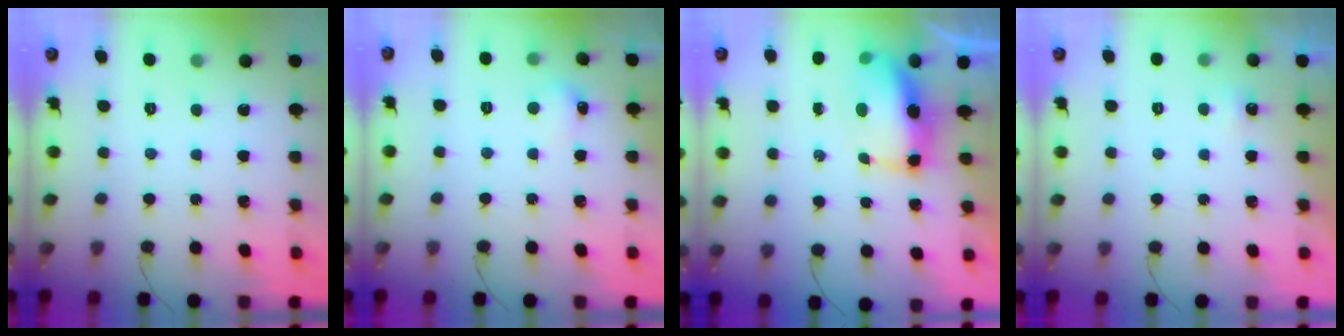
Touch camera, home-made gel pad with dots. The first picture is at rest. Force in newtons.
{"total": 5.5, "press": 5.2, "slide": 1.8}
{"total": 11.5, "press": 10.6, "slide": 4.4}
{"total": 2.3, "press": 2.2, "slide": 0.7}